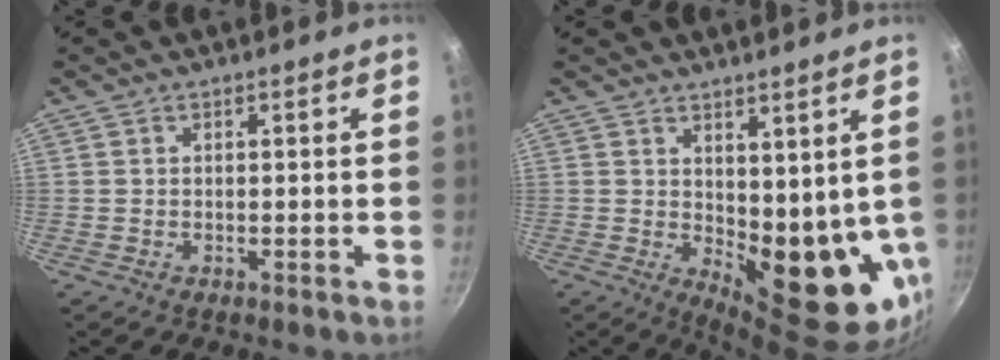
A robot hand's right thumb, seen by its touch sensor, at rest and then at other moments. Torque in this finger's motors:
{"motor_torque": [-0.64, 1.22, 0.20, 0.21, 0.34]}